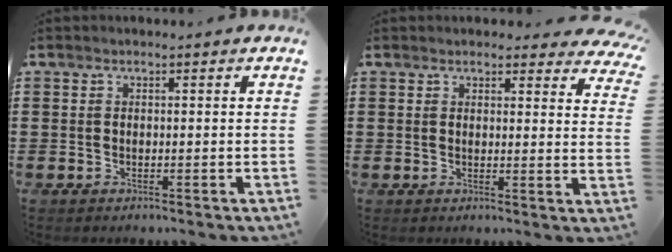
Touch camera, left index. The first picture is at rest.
{"total": 2.9, "force": [2.8, 0.4, 0.7], "torque": [-0.007, -0.012, 0.049]}